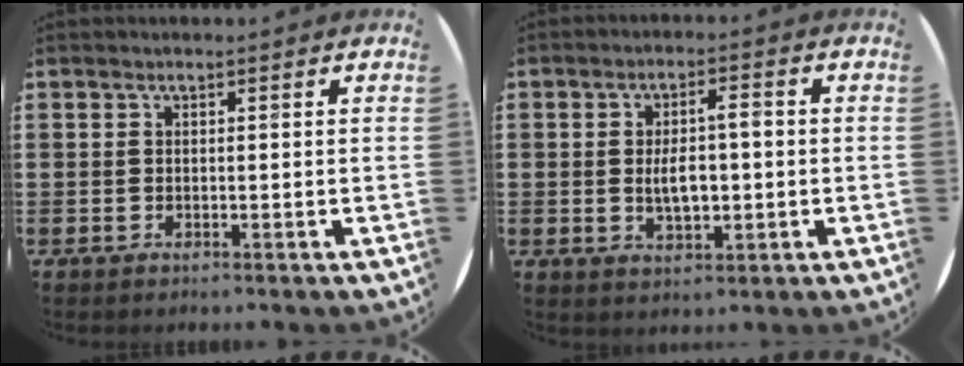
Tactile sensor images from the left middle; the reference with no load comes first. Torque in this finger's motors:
{"motor_torque": [0.59, 0.40, 0.19, 0.16]}